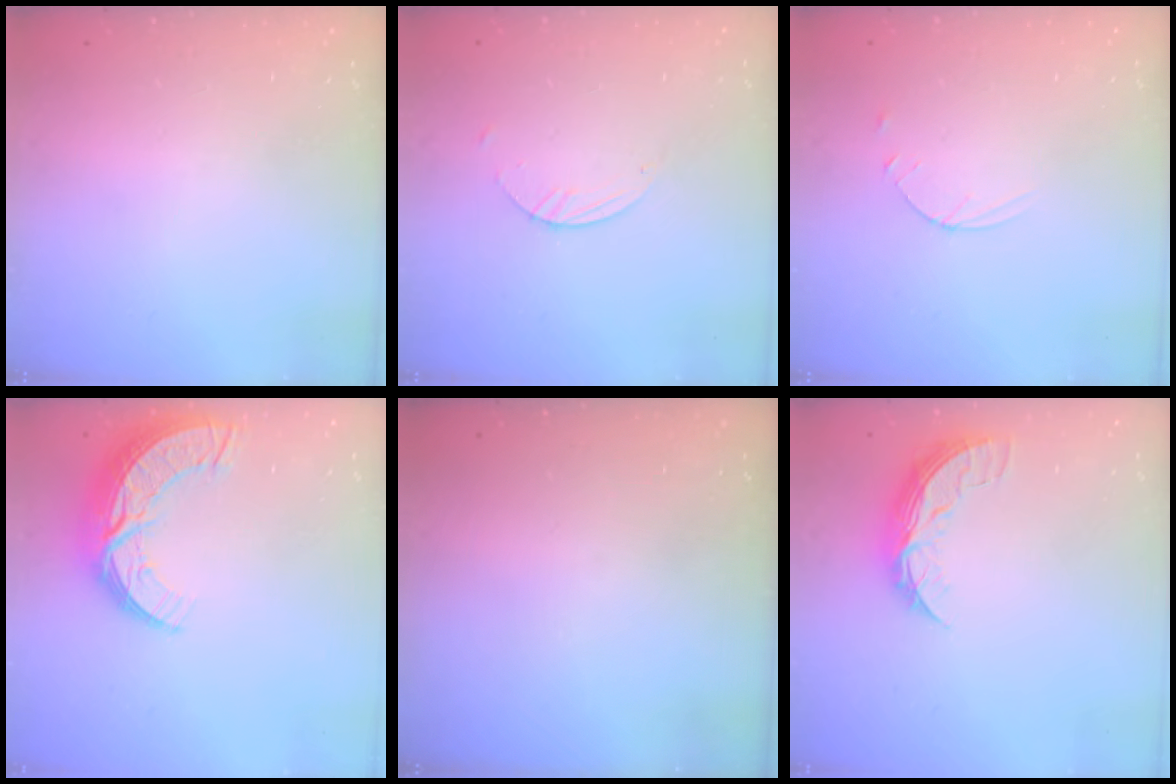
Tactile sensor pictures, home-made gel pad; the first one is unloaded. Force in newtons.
{"total": 1.8, "press": 1.8, "slide": 0.1}
{"total": 4.5, "press": 4.4, "slide": 0.4}
{"total": 13.0, "press": 12.9, "slide": 1.0}
{"total": 0.0}
{"total": 8.8, "press": 8.8, "slide": 0.2}